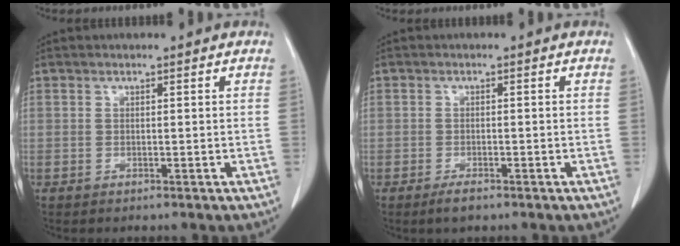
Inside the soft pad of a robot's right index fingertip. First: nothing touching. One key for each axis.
{"total": 2.1, "fx": -1.6, "fy": 0.8, "fz": 1.1, "tx": -0.022, "ty": -0.001, "tz": -0.025}